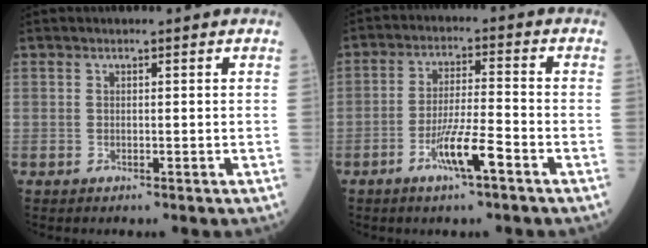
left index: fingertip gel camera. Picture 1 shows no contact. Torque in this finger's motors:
{"motor_torque": [0.55, 0.33, 0.20, 0.09]}